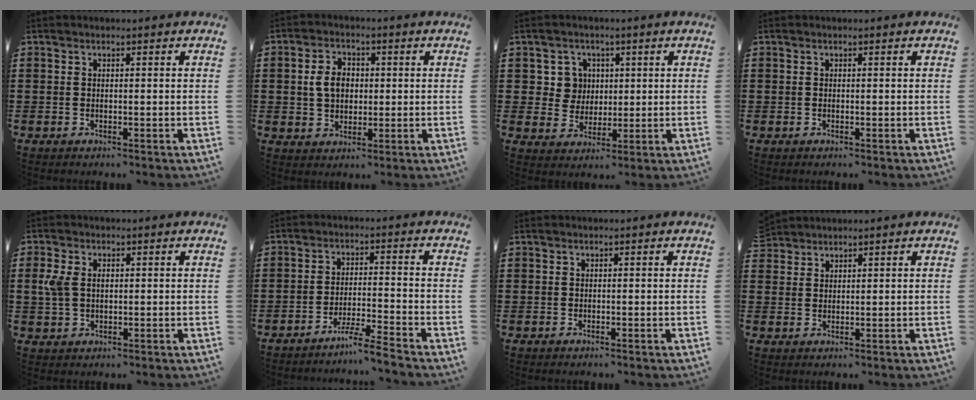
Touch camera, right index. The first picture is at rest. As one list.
[{"total": 5.1, "force": [0.4, 3.7, 3.5], "torque": [-0.076, 0.010, -0.001]}, {"total": 5.1, "force": [1.3, 4.8, 1.1], "torque": [-0.047, 0.016, 0.023]}, {"total": 0.0}, {"total": 3.4, "force": [0.6, 2.2, 2.4], "torque": [-0.069, 0.004, 0.006]}, {"total": 4.7, "force": [-4.2, -0.8, 1.9], "torque": [-0.039, -0.012, -0.083]}, {"total": 0.0}, {"total": 2.1, "force": [2.0, 0.4, -0.3], "torque": [0.001, 0.003, 0.042]}]